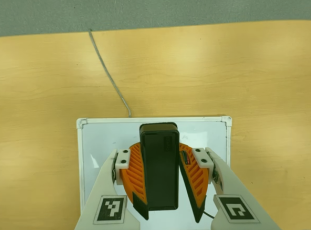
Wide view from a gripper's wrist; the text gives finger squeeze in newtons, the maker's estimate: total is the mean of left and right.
{"total": 9.2, "left": 9.3, "right": 9.1}